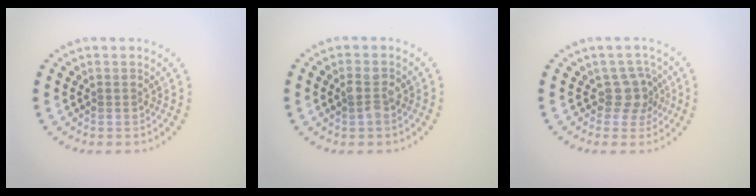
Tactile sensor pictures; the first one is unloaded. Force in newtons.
{"total": 1.8, "press": 1.7, "slide": 0.2}
{"total": 2.6, "press": 2.0, "slide": 1.7}